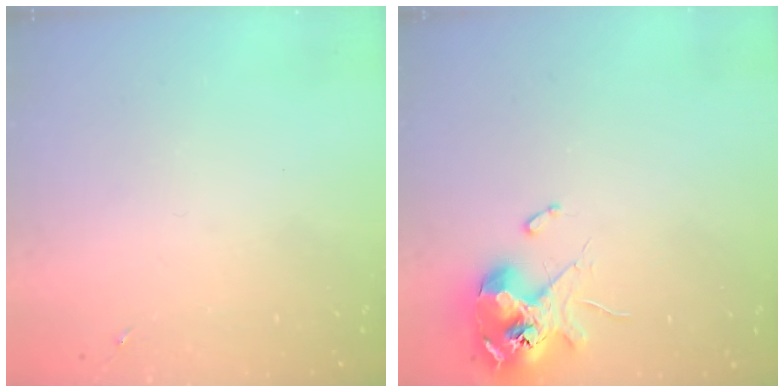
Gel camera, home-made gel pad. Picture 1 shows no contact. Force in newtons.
{"total": 12.1, "press": 11.9, "slide": 1.8}